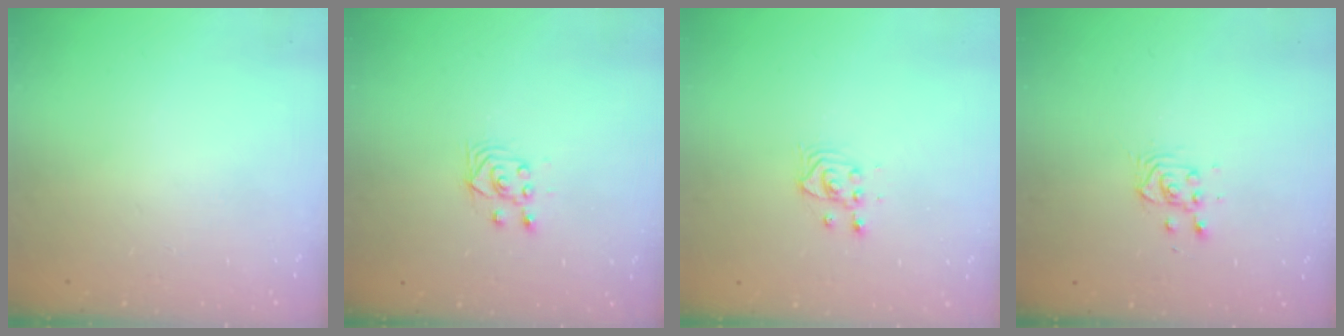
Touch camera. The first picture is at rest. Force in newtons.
{"total": 3.5, "press": 3.2, "slide": 1.4}
{"total": 3.4, "press": 3.4, "slide": 0.4}
{"total": 3.6, "press": 3.6, "slide": 0.1}